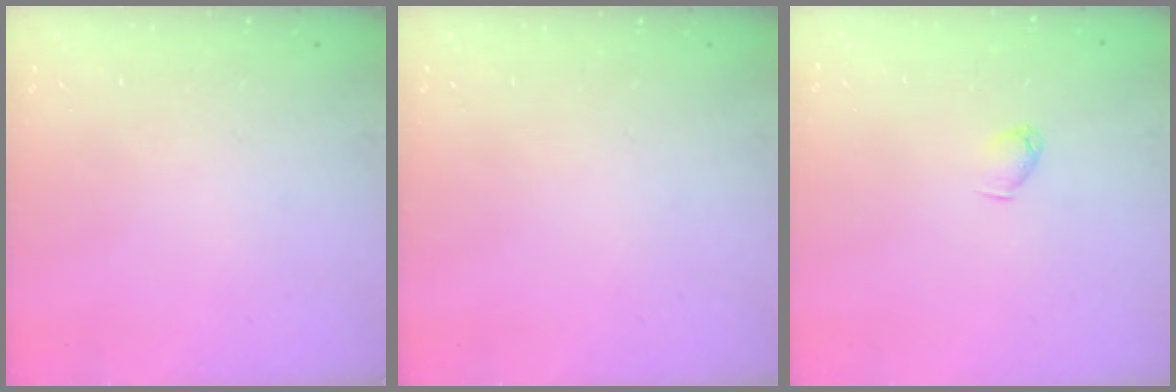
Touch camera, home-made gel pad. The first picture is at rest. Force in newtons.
{"total": 0.0}
{"total": 3.1, "press": 3.0, "slide": 0.6}